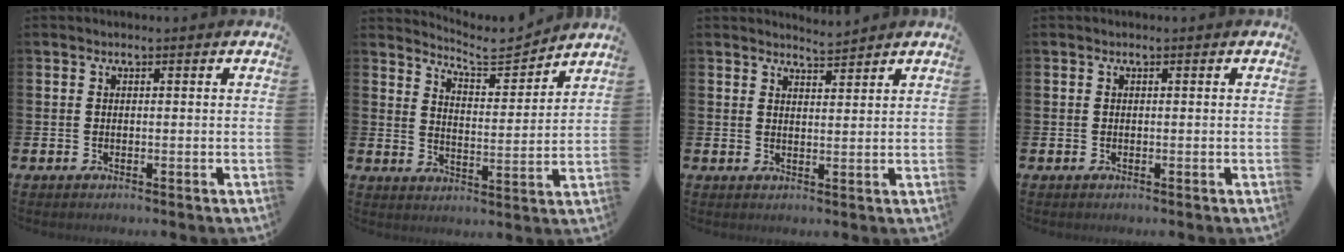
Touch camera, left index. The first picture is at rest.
{"total": 5.8, "force": [5.7, 0.6, 1.1], "torque": [-0.039, -0.044, 0.096]}
{"total": 3.5, "force": [3.5, -0.1, -0.1], "torque": [0.005, -0.025, 0.062]}
{"total": 0.0}